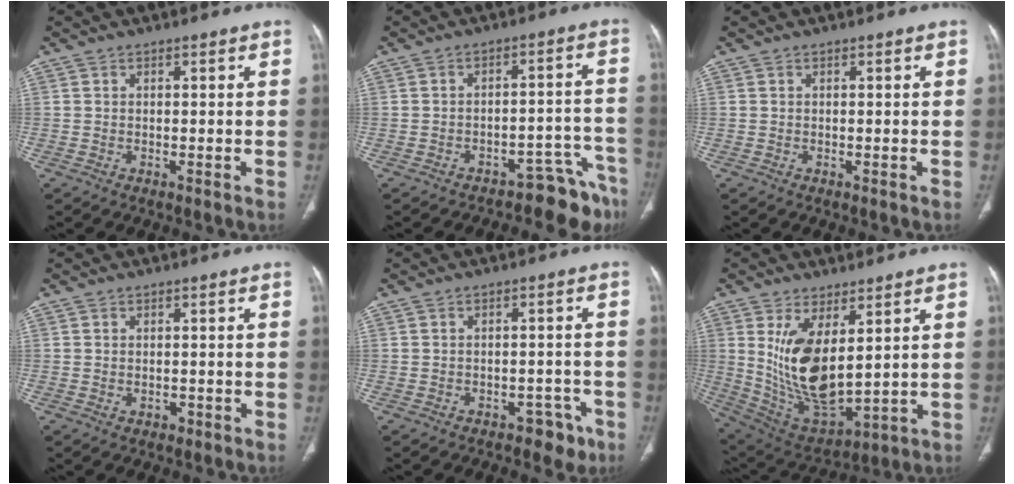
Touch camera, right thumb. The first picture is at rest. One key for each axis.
{"total": 7.9, "fx": -7.3, "fy": 2.8, "fz": 1.4, "tx": 0.022, "ty": 0.104, "tz": -0.098}
{"total": 0.0}
{"total": 1.2, "fx": -0.4, "fy": 0.9, "fz": 0.6, "tx": -0.009, "ty": 0.006, "tz": -0.001}
{"total": 4.8, "fx": -3.1, "fy": 3.1, "fz": 2.0, "tx": -0.007, "ty": 0.028, "tz": -0.037}
{"total": 15.0, "fx": 3.8, "fy": 6.9, "fz": 12.7, "tx": -0.231, "ty": -0.033, "tz": 0.100}